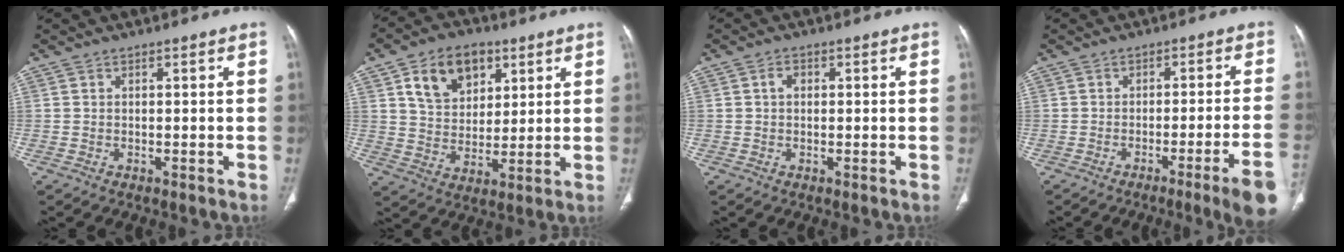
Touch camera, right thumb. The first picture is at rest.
{"total": 12.6, "force": [5.7, 8.7, 7.1], "torque": [-0.083, -0.018, 0.104]}
{"total": 1.4, "force": [0.2, 0.9, 1.0], "torque": [-0.017, 0.006, 0.000]}
{"total": 9.7, "force": [-5.3, -0.9, 8.1], "torque": [-0.114, 0.015, -0.075]}